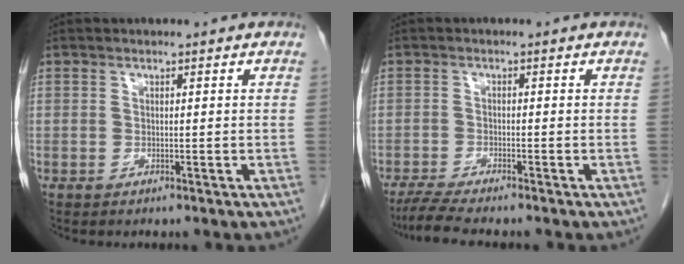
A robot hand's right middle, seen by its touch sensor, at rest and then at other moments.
{"total": 4.9, "force": [-4.2, -0.4, 2.5], "torque": [-0.050, -0.019, -0.074]}